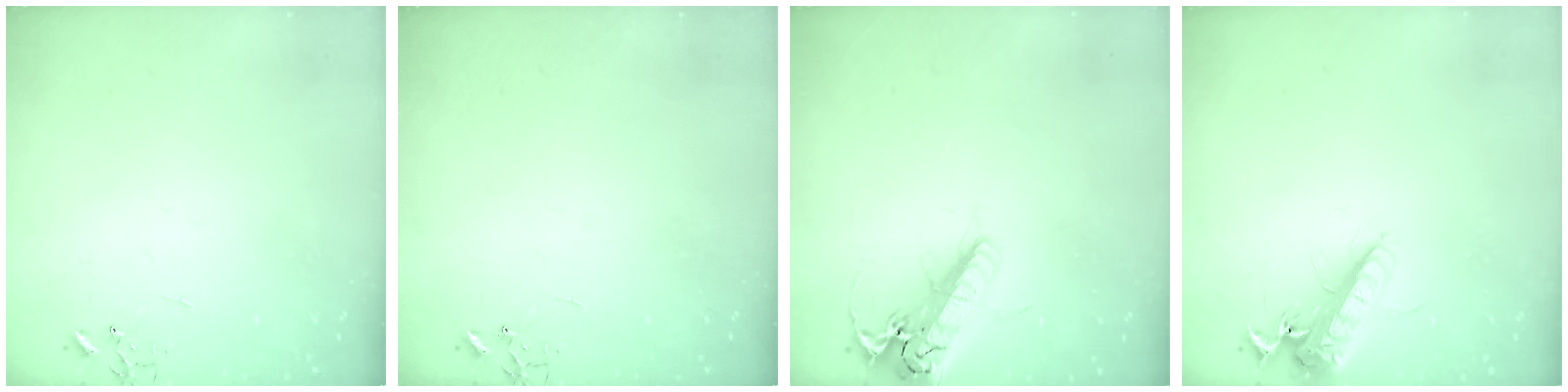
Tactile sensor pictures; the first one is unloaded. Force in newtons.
{"total": 0.0}
{"total": 21.0, "press": 20.7, "slide": 3.7}
{"total": 15.8, "press": 15.5, "slide": 3.1}